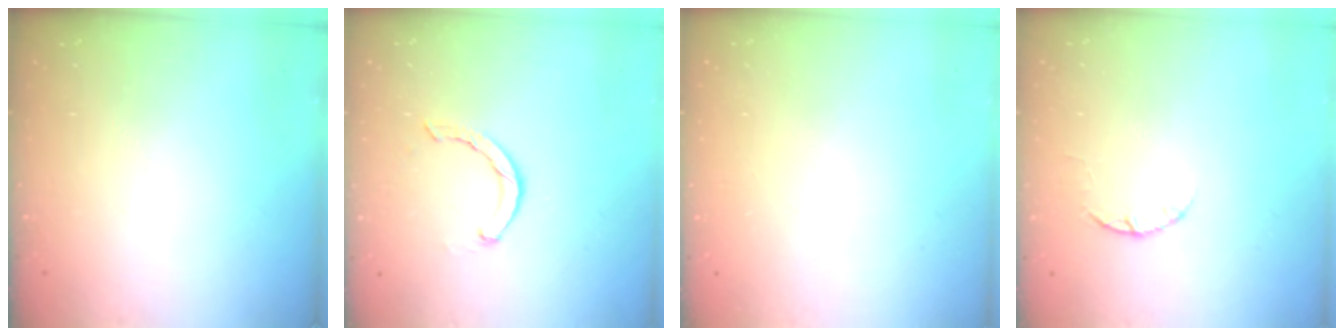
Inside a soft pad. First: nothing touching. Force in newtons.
{"total": 1.9, "press": 1.9, "slide": 0.3}
{"total": 2.2, "press": 2.2, "slide": 0.1}
{"total": 2.5, "press": 2.4, "slide": 0.4}